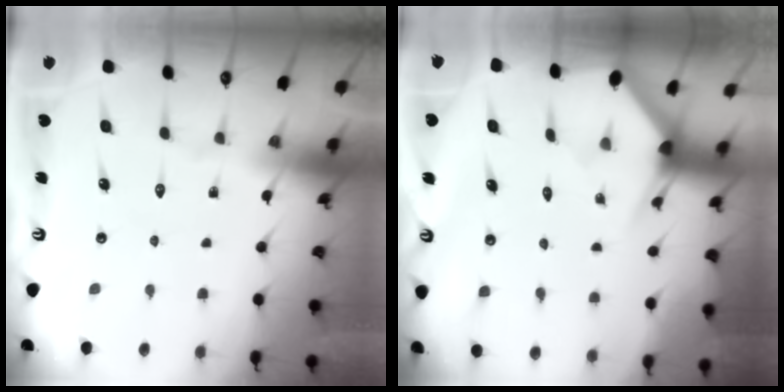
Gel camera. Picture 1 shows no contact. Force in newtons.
{"total": 2.2, "press": 2.2, "slide": 0.1}